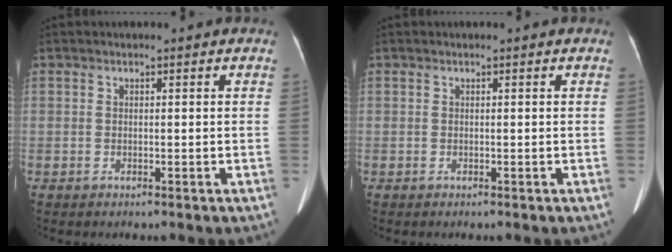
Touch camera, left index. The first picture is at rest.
{"total": 0.0}